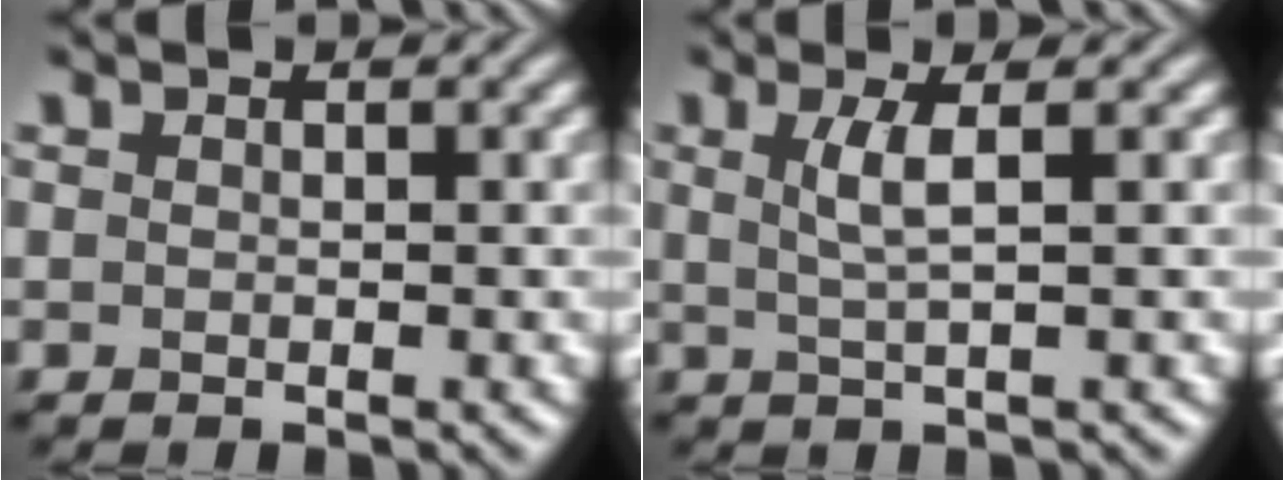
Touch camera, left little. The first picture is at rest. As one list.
[{"total": 2.6, "force": [0.6, 0.6, 2.4], "torque": [-0.047, -0.003, 0.011]}]